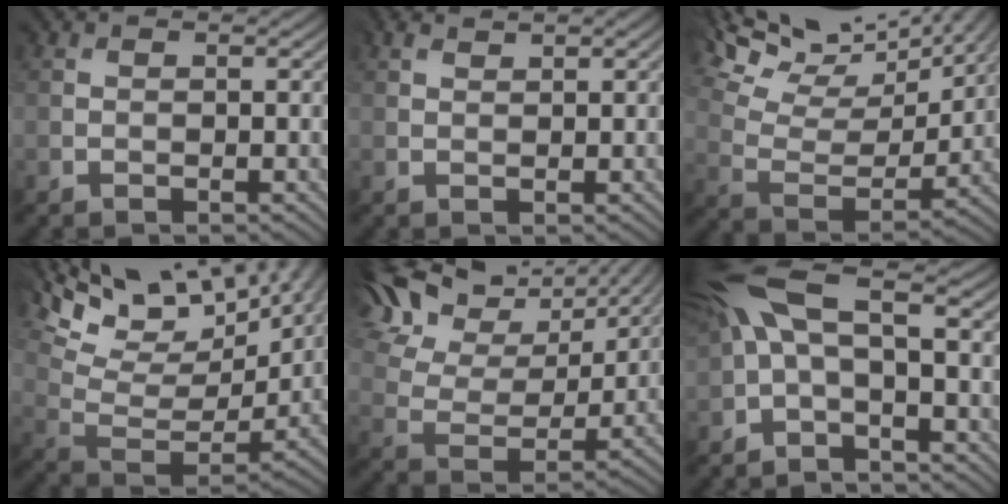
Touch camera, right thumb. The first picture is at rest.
{"total": 1.5, "force": [1.4, 0.2, 0.5], "torque": [-0.014, 0.001, 0.028]}
{"total": 15.7, "force": [12.9, 4.7, 7.7], "torque": [-0.183, 0.014, 0.185]}
{"total": 16.9, "force": [11.2, 6.9, 10.6], "torque": [-0.230, 0.030, 0.172]}
{"total": 14.6, "force": [10.3, 6.5, 8.1], "torque": [-0.198, 0.030, 0.155]}
{"total": 9.6, "force": [0.1, 3.8, 8.8], "torque": [-0.205, 0.016, -0.006]}